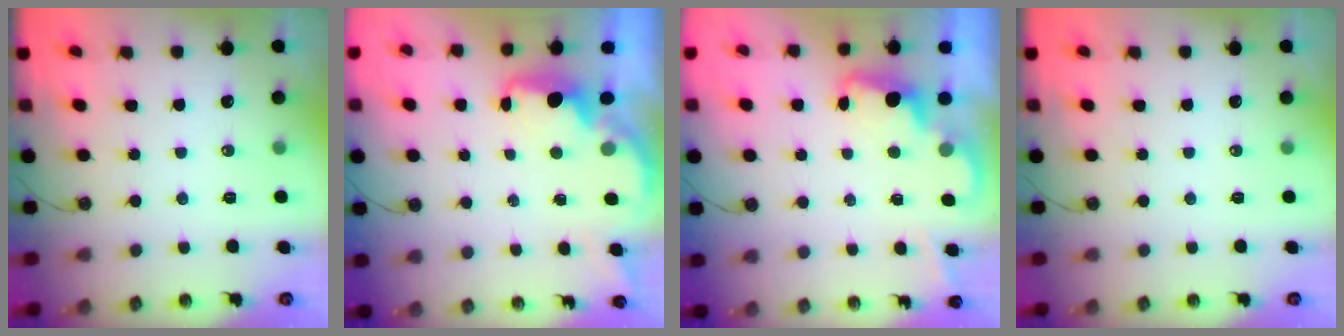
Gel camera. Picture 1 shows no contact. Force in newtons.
{"total": 2.3, "press": 2.2, "slide": 0.8}
{"total": 2.3, "press": 2.2, "slide": 0.6}
{"total": 0.0}